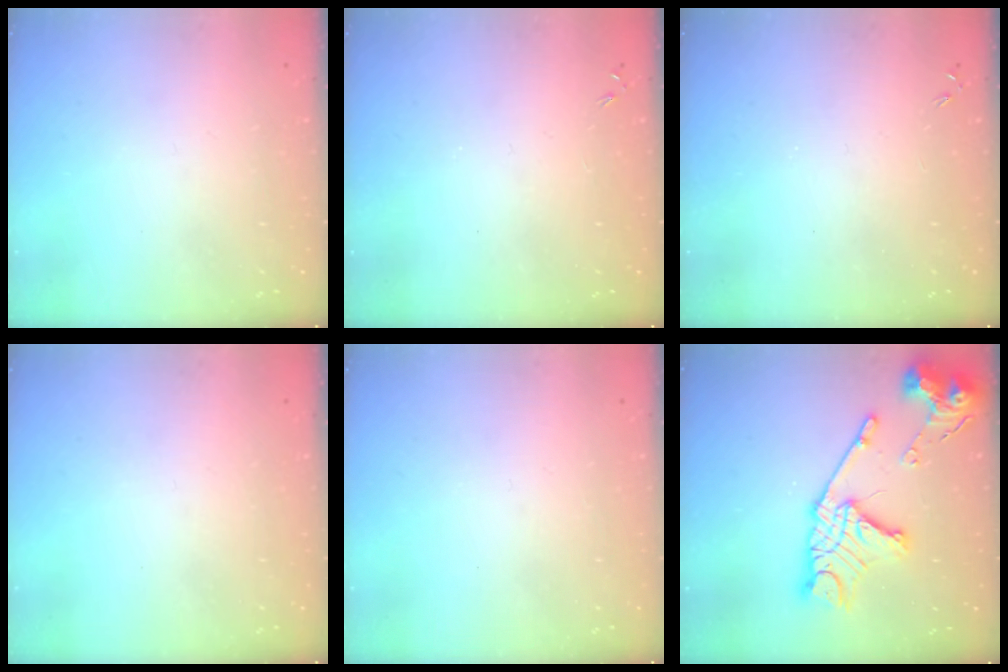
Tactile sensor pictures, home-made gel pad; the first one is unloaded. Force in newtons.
{"total": 0.0}
{"total": 0.0}
{"total": 0.0}
{"total": 0.0}
{"total": 20.2, "press": 20.1, "slide": 2.0}